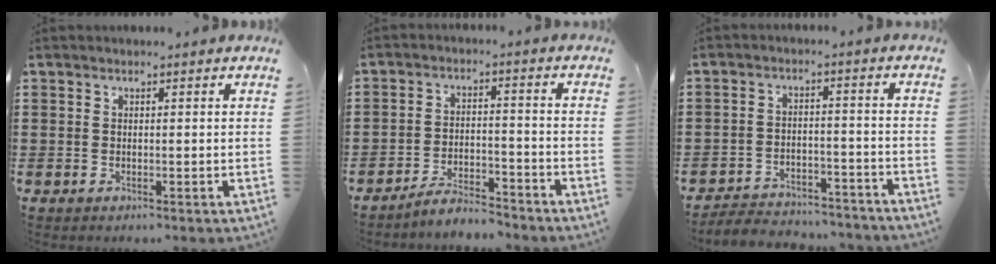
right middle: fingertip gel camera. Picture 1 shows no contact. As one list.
[{"total": 4.8, "force": [-4.7, 0.4, 1.1], "torque": [-0.026, 0.003, -0.096]}, {"total": 4.7, "force": [-4.7, 0.7, 0.5], "torque": [-0.016, 0.007, -0.099]}]